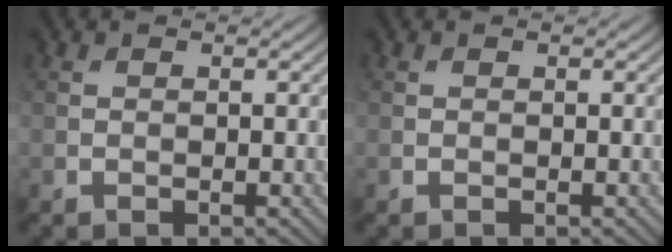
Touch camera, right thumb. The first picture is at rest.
{"total": 0.0}